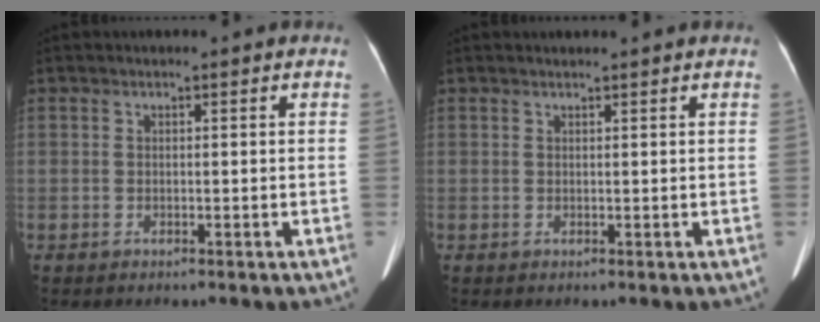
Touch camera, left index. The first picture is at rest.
{"total": 1.9, "force": [1.8, -0.1, 0.6], "torque": [-0.009, 0.011, 0.026]}